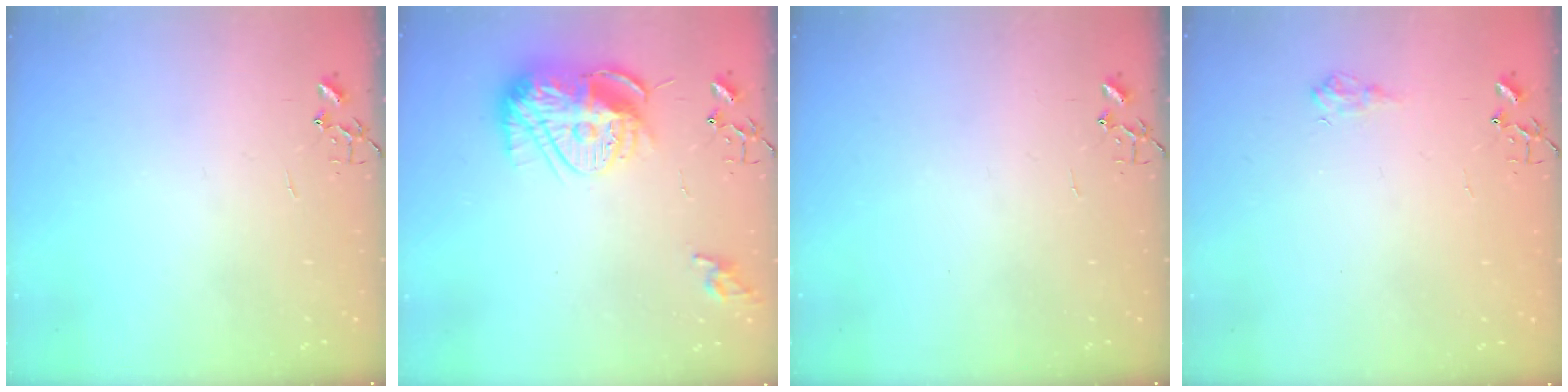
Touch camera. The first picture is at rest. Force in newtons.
{"total": 15.3, "press": 15.3, "slide": 0.9}
{"total": 0.0}
{"total": 6.8, "press": 6.8, "slide": 0.8}